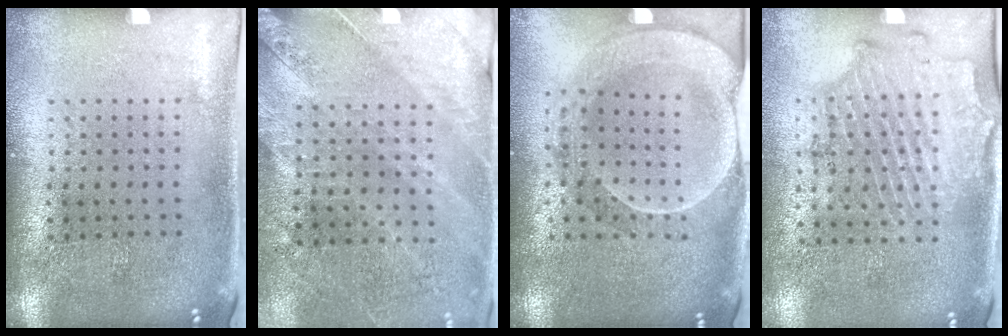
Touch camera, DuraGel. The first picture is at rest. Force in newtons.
{"total": 2.4, "press": 2.4, "slide": 0.6}
{"total": 2.3, "press": 2.1, "slide": 0.9}
{"total": 1.7, "press": 1.5, "slide": 0.8}